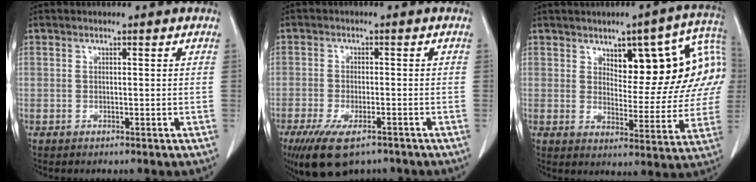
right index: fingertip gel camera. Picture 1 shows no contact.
{"total": 9.8, "force": [-6.7, 3.4, 6.2], "torque": [-0.110, -0.017, -0.107]}
{"total": 16.4, "force": [4.9, 6.0, 14.5], "torque": [-0.181, 0.026, 0.064]}